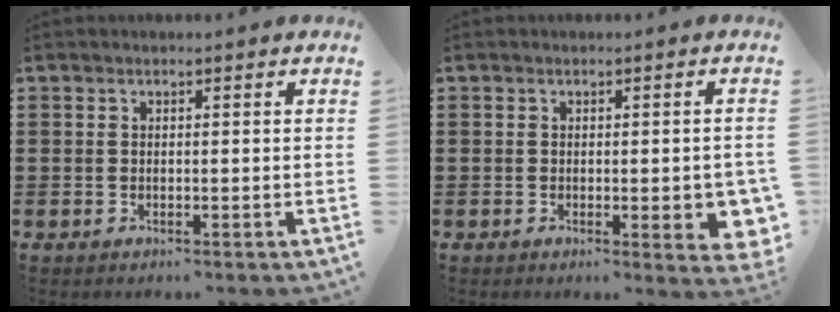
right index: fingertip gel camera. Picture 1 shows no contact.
{"total": 4.2, "force": [-0.5, 0.9, 4.0], "torque": [-0.058, -0.008, -0.007]}